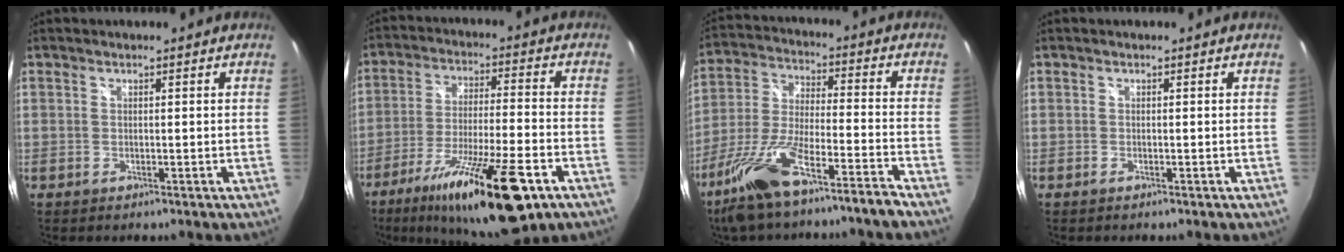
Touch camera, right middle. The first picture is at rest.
{"total": 21.0, "force": [-12.4, 4.0, 16.5], "torque": [-0.296, -0.042, -0.202]}
{"total": 15.0, "force": [-11.2, 0.8, 10.1], "torque": [-0.220, -0.022, -0.202]}
{"total": 0.0}